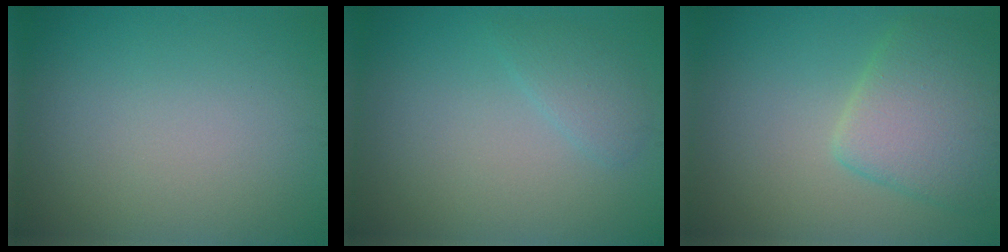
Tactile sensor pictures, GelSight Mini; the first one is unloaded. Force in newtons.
{"total": 1.6, "press": 1.6, "slide": 0.0}
{"total": 4.9, "press": 4.9, "slide": 0.3}